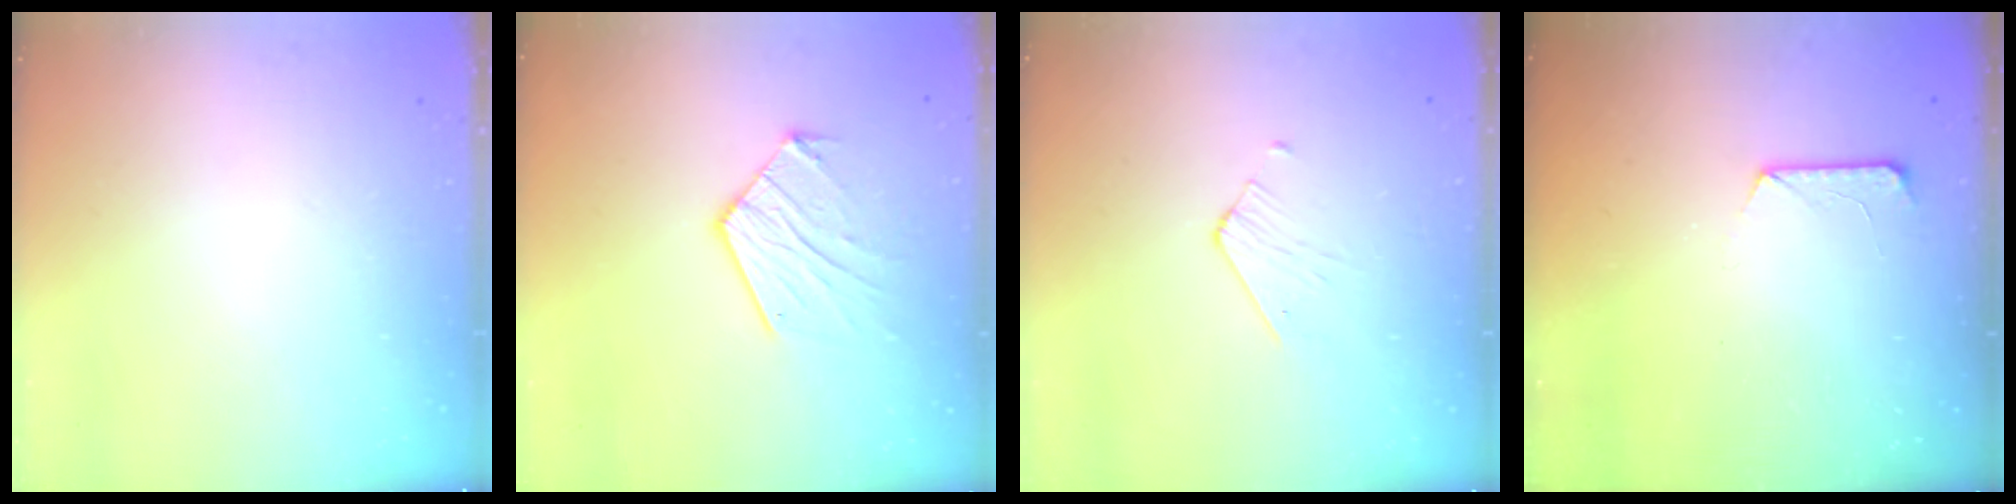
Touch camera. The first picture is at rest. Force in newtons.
{"total": 13.0, "press": 13.0, "slide": 0.8}
{"total": 3.1, "press": 3.1, "slide": 0.3}
{"total": 7.3, "press": 7.3, "slide": 0.7}